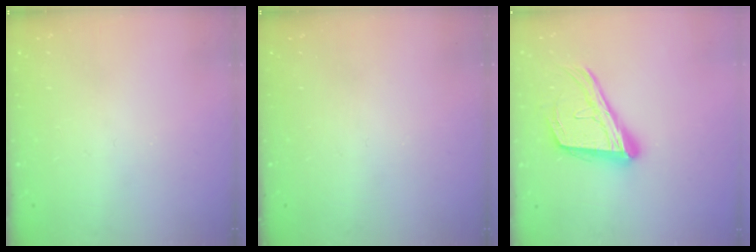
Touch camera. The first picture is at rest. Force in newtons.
{"total": 0.0}
{"total": 19.8, "press": 19.7, "slide": 2.6}